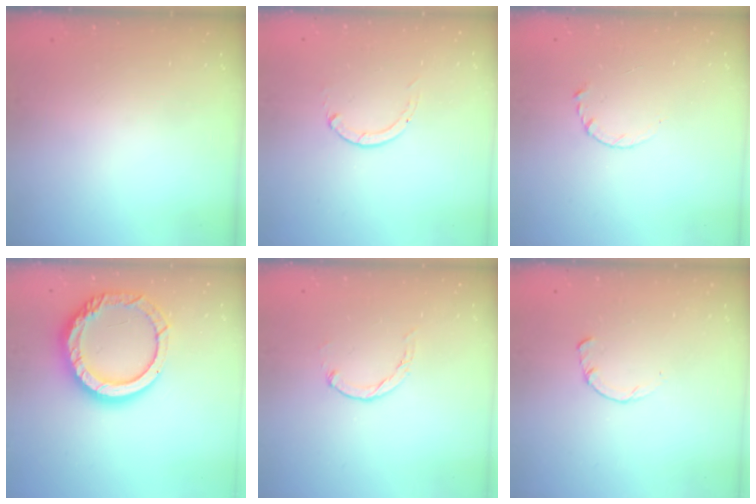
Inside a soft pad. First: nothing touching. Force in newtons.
{"total": 0.0}
{"total": 3.9, "press": 3.9, "slide": 0.5}
{"total": 17.4, "press": 17.3, "slide": 1.6}
{"total": 0.0}
{"total": 2.2, "press": 2.2, "slide": 0.3}